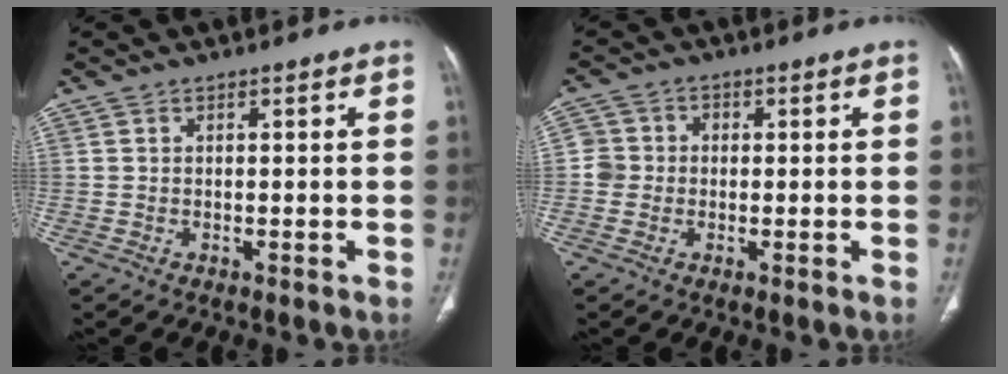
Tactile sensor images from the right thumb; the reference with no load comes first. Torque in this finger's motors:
{"motor_torque": [0.55, 0.45, 0.49, 0.18, 0.03]}